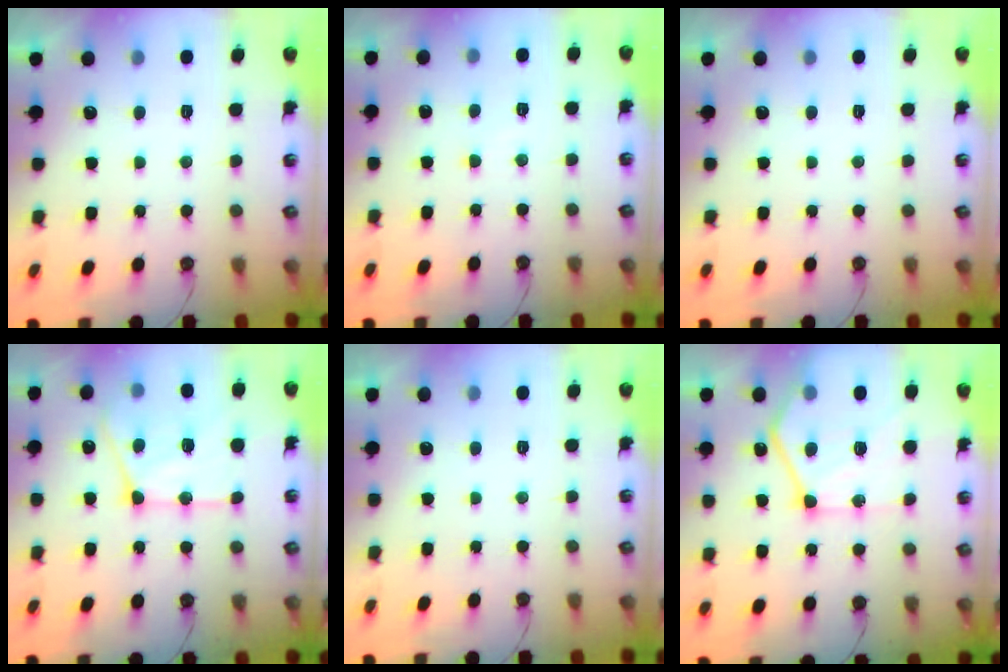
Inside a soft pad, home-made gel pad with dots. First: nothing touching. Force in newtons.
{"total": 3.2, "press": 3.1, "slide": 0.5}
{"total": 0.0}
{"total": 17.7, "press": 17.6, "slide": 1.6}
{"total": 0.0}
{"total": 18.1, "press": 18.0, "slide": 1.9}